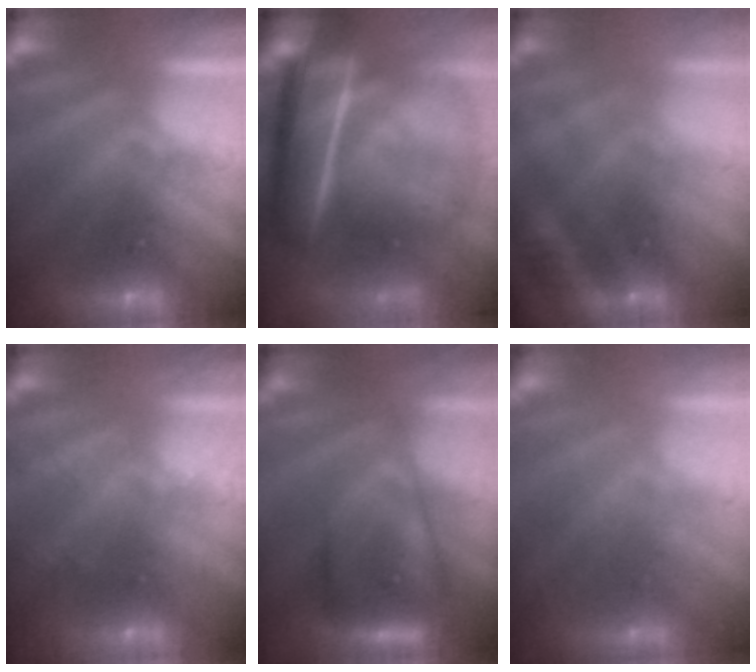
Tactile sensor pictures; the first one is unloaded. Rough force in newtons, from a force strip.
{"total": 5.9}
{"total": 2.8}
{"total": 2.1}
{"total": 6.3}
{"total": 2.3}